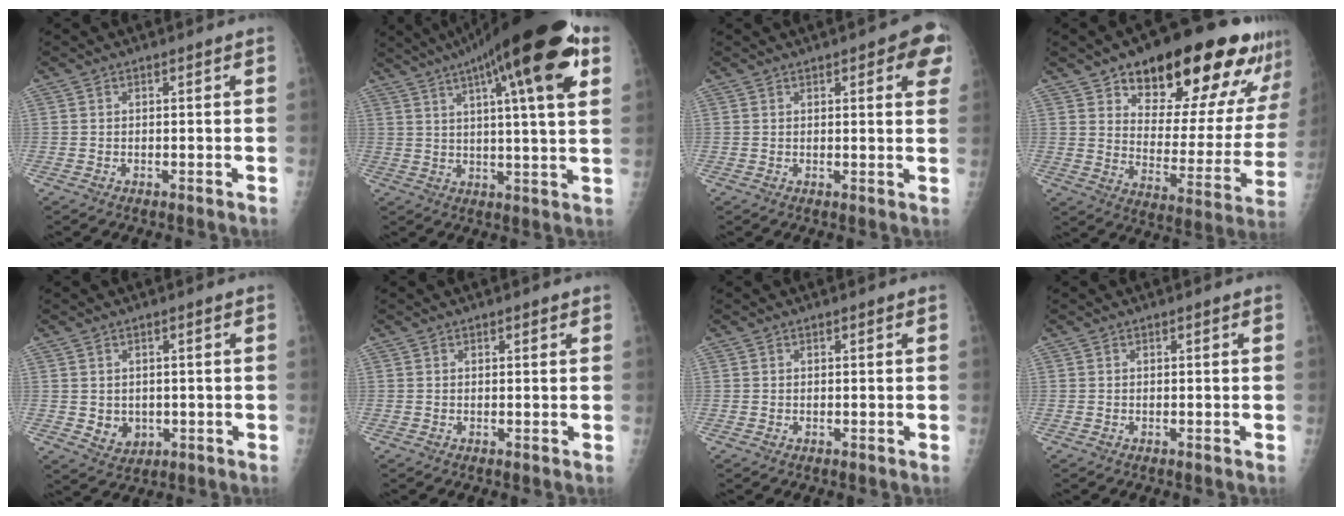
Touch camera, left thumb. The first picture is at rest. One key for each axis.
{"total": 23.6, "fx": 11.3, "fy": 4.7, "fz": 20.1, "tx": -0.303, "ty": 0.001, "tz": 0.166}
{"total": 9.2, "fx": 4.1, "fy": 3.0, "fz": 7.7, "tx": -0.059, "ty": -0.009, "tz": 0.040}
{"total": 25.6, "fx": 16.4, "fy": 10.3, "fz": 16.7, "tx": -0.192, "ty": -0.063, "tz": 0.235}
{"total": 4.0, "fx": -0.2, "fy": 3.5, "fz": 2.0, "tx": -0.017, "ty": -0.004, "tz": 0.012}
{"total": 0.7, "fx": 0.5, "fy": 0.3, "fz": 0.4, "tx": -0.002, "ty": -0.001, "tz": 0.005}
{"total": 0.0}
{"total": 0.0}